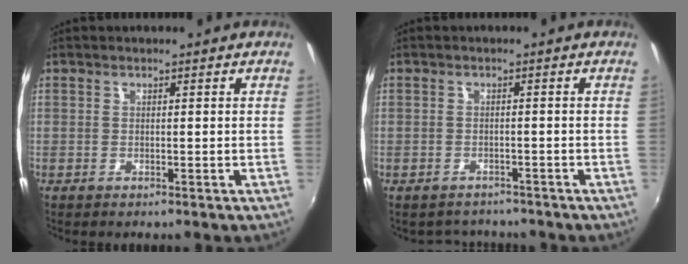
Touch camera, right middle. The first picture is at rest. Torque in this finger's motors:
{"motor_torque": [-0.50, -0.54, -0.08, -0.07]}